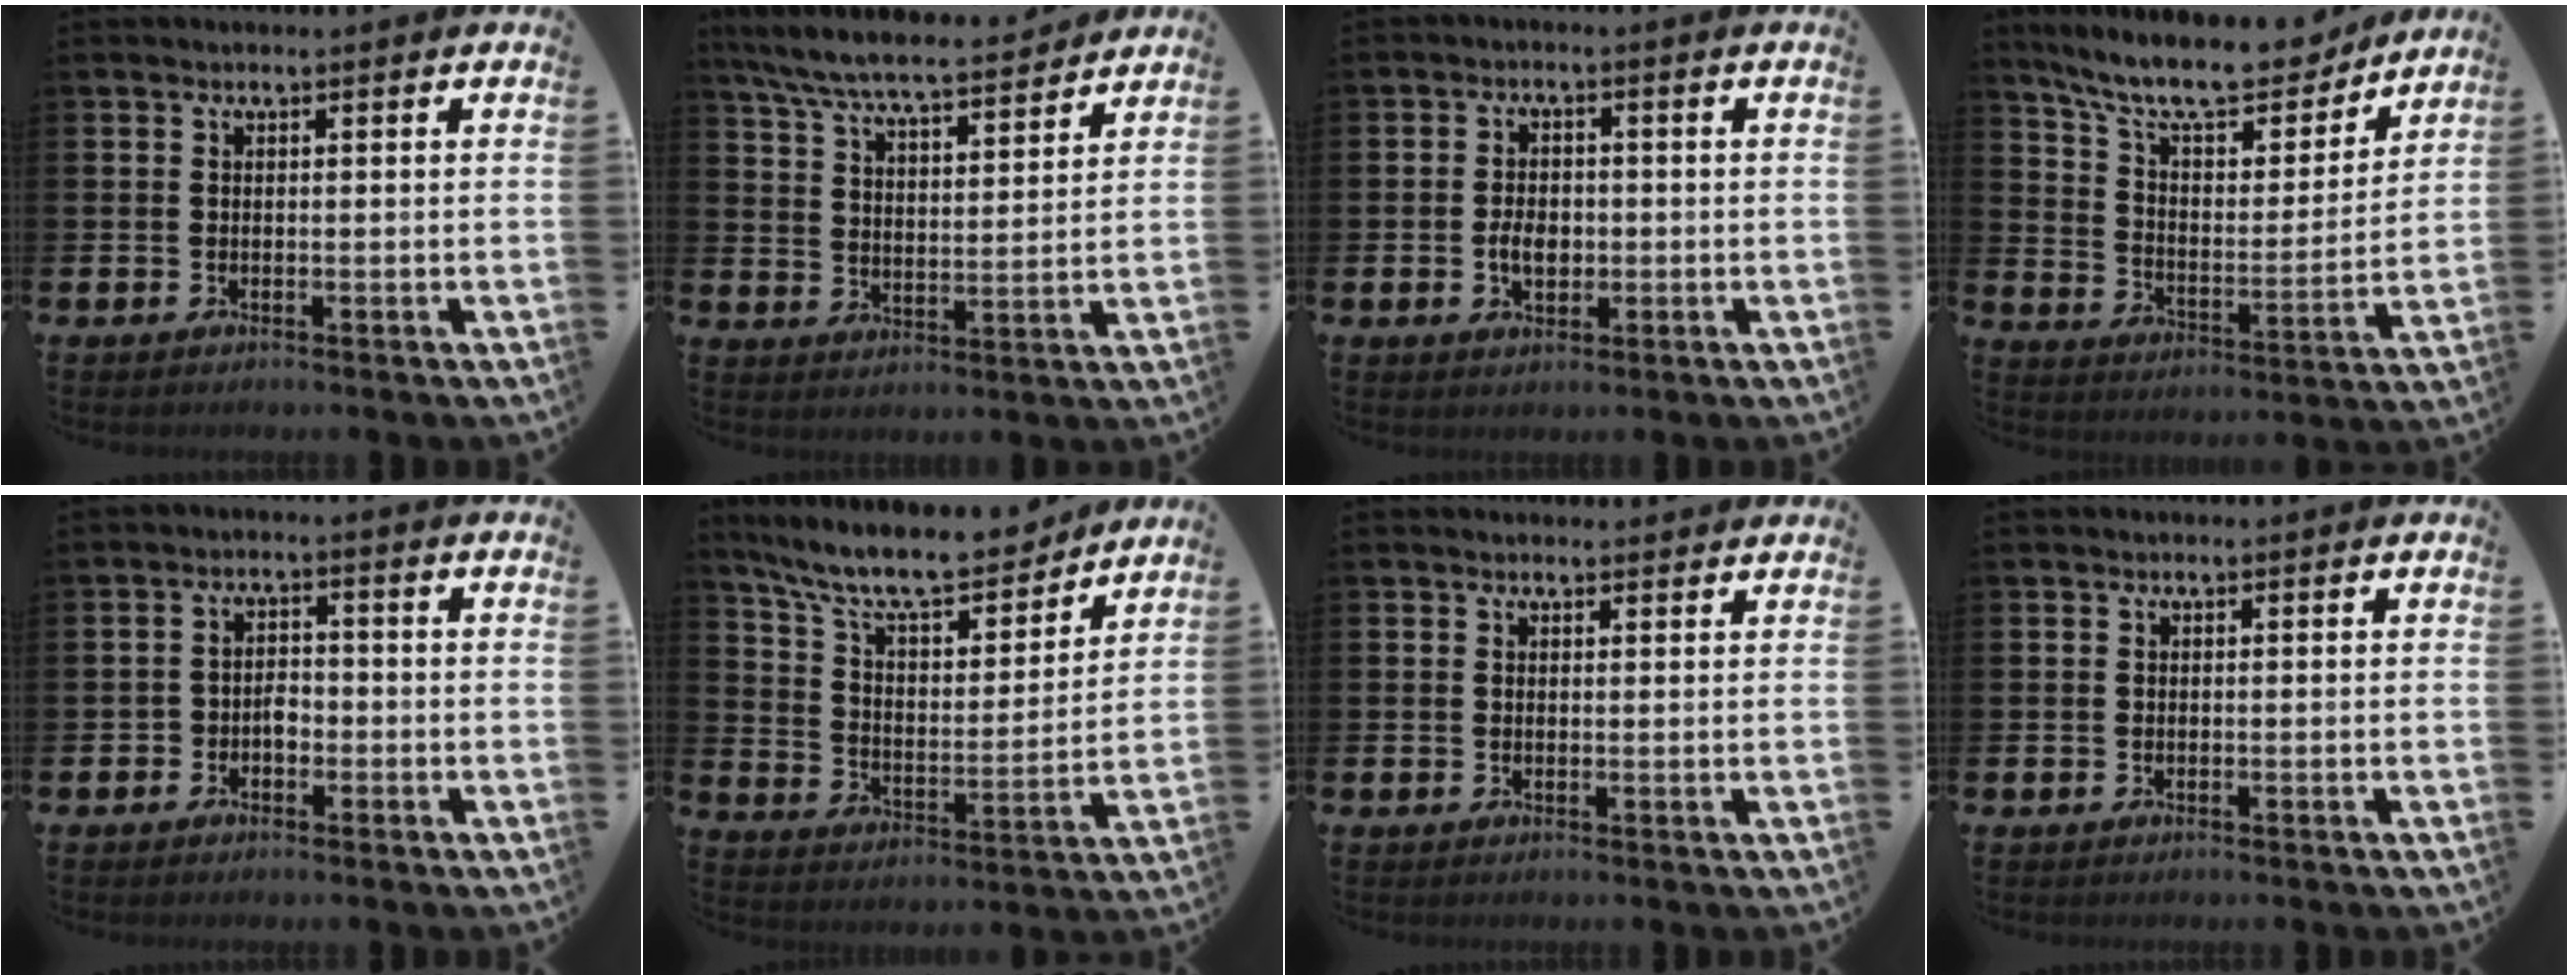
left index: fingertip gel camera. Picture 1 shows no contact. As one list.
[{"total": 7.5, "force": [7.1, 0.7, 2.5], "torque": [-0.076, -0.044, 0.123]}, {"total": 3.6, "force": [-0.6, 2.4, 2.5], "torque": [-0.039, 0.002, -0.015]}, {"total": 11.7, "force": [10.4, 2.9, 4.7], "torque": [-0.120, -0.066, 0.179]}, {"total": 2.3, "force": [-1.3, 1.7, 1.0], "torque": [-0.011, 0.003, -0.032]}, {"total": 11.1, "force": [9.9, 2.6, 4.3], "torque": [-0.111, -0.067, 0.170]}, {"total": 1.0, "force": [0.9, 0.3, 0.1], "torque": [0.010, -0.001, 0.015]}, {"total": 0.0}]